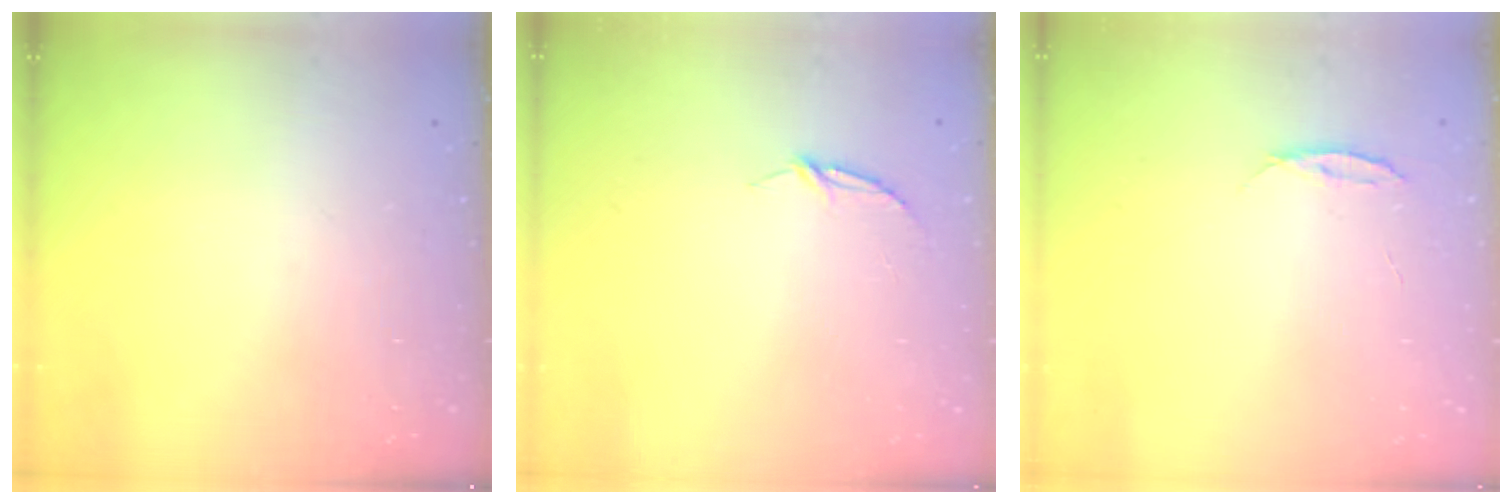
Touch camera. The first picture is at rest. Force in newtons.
{"total": 4.2, "press": 4.2, "slide": 0.5}
{"total": 4.0, "press": 4.0, "slide": 0.4}